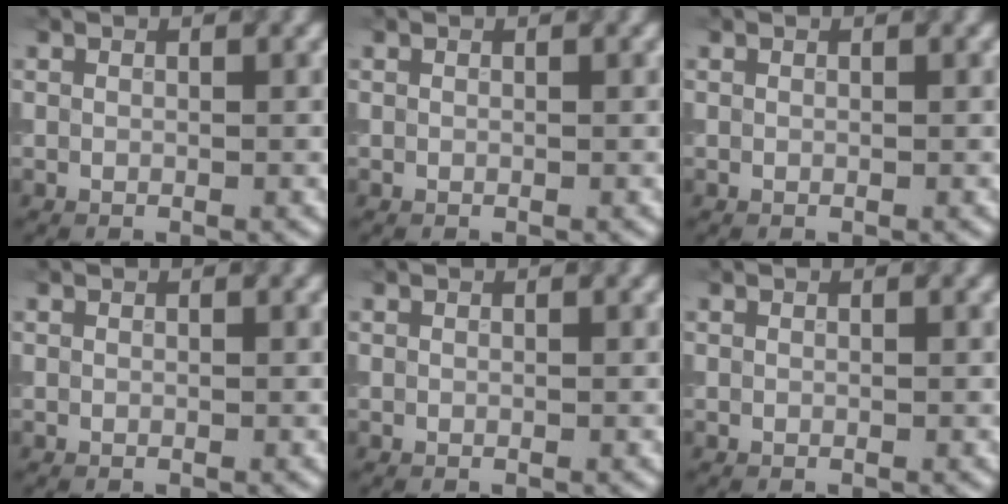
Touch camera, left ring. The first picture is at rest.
{"total": 0.0}
{"total": 0.0}
{"total": 0.0}
{"total": 0.0}
{"total": 0.0}